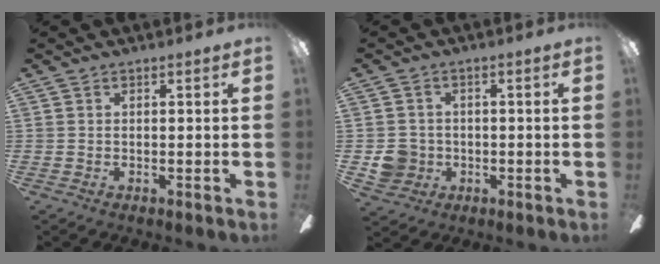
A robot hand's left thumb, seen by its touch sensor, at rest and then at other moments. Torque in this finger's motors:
{"motor_torque": [-0.03, 0.03, 0.17, -0.18, 0.00]}